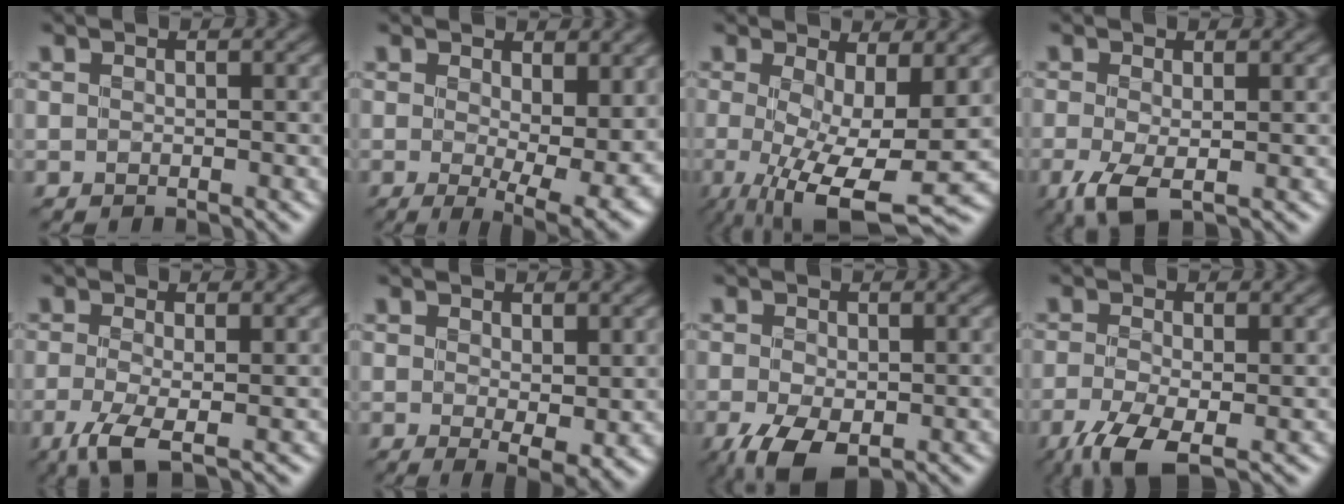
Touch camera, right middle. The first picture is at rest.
{"total": 8.0, "force": [1.0, 3.3, 7.3], "torque": [-0.107, -0.022, 0.022]}
{"total": 9.4, "force": [-1.3, 3.1, 8.8], "torque": [-0.156, -0.018, -0.017]}
{"total": 3.2, "force": [-1.1, 1.1, 2.8], "torque": [-0.071, -0.010, -0.023]}
{"total": 3.6, "force": [-1.5, 0.9, 3.1], "torque": [-0.076, -0.009, -0.032]}
{"total": 3.1, "force": [0.7, 0.9, 2.9], "torque": [-0.047, -0.013, 0.016]}
{"total": 5.0, "force": [-1.9, 2.7, 3.7], "torque": [-0.094, -0.016, -0.033]}
{"total": 4.9, "force": [-2.5, 1.8, 3.8], "torque": [-0.090, -0.012, -0.051]}